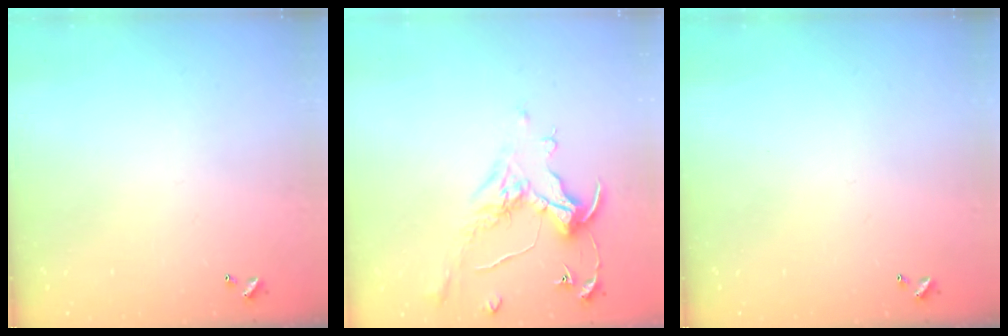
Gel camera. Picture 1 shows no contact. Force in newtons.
{"total": 0.8, "press": 0.7, "slide": 0.5}
{"total": 0.0}